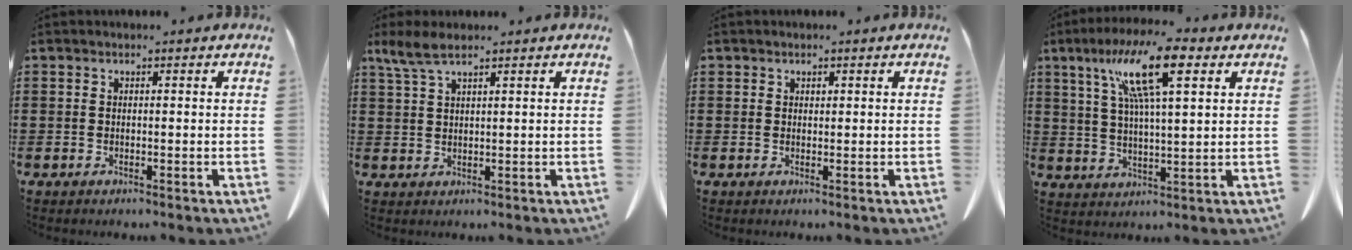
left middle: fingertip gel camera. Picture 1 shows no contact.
{"total": 4.0, "force": [2.6, 0.8, 2.9], "torque": [-0.069, 0.000, 0.046]}
{"total": 0.8, "force": [0.6, 0.5, 0.1], "torque": [-0.005, 0.001, 0.013]}
{"total": 13.5, "force": [6.9, 2.8, 11.3], "torque": [-0.224, 0.000, 0.113]}